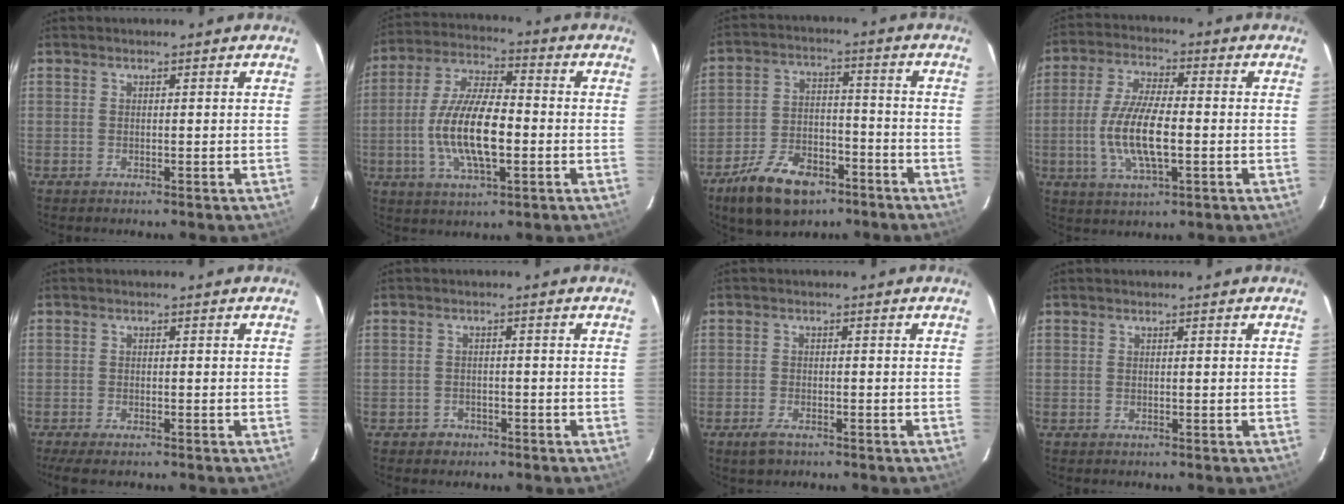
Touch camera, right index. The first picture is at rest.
{"total": 14.2, "force": [-2.7, 5.0, 13.0], "torque": [-0.264, -0.002, -0.050]}
{"total": 14.6, "force": [-9.4, 7.7, 8.0], "torque": [-0.175, 0.002, -0.153]}
{"total": 11.7, "force": [-2.1, 3.9, 10.8], "torque": [-0.222, -0.004, -0.039]}
{"total": 5.2, "force": [-4.1, 1.3, 2.9], "torque": [-0.072, -0.023, -0.072]}
{"total": 2.8, "force": [-1.8, 2.2, 0.2], "torque": [-0.012, 0.006, -0.025]}
{"total": 3.3, "force": [-2.3, 1.5, 1.8], "torque": [-0.045, -0.007, -0.043]}
{"total": 0.0}